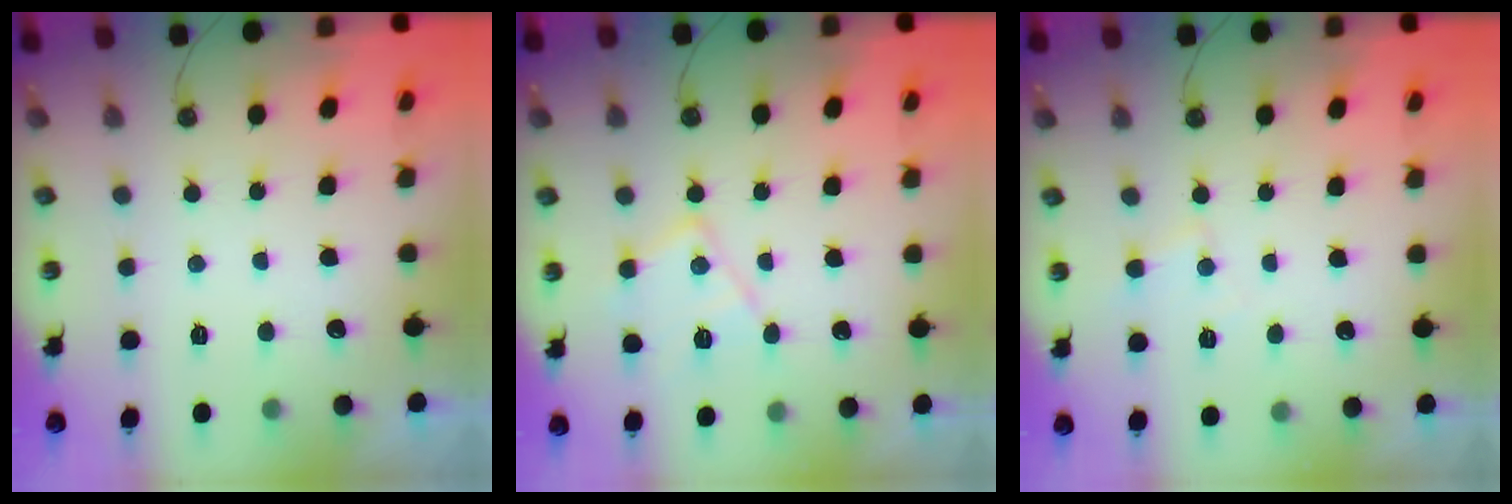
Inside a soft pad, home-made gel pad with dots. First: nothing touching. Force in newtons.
{"total": 13.1, "press": 13.1, "slide": 0.8}
{"total": 5.4, "press": 5.4, "slide": 0.7}